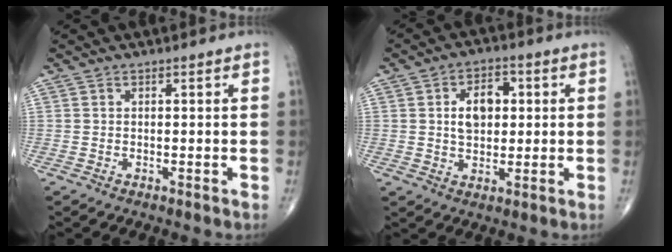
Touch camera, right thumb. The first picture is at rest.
{"total": 7.8, "force": [1.3, 5.2, 5.7], "torque": [-0.067, 0.006, 0.018]}